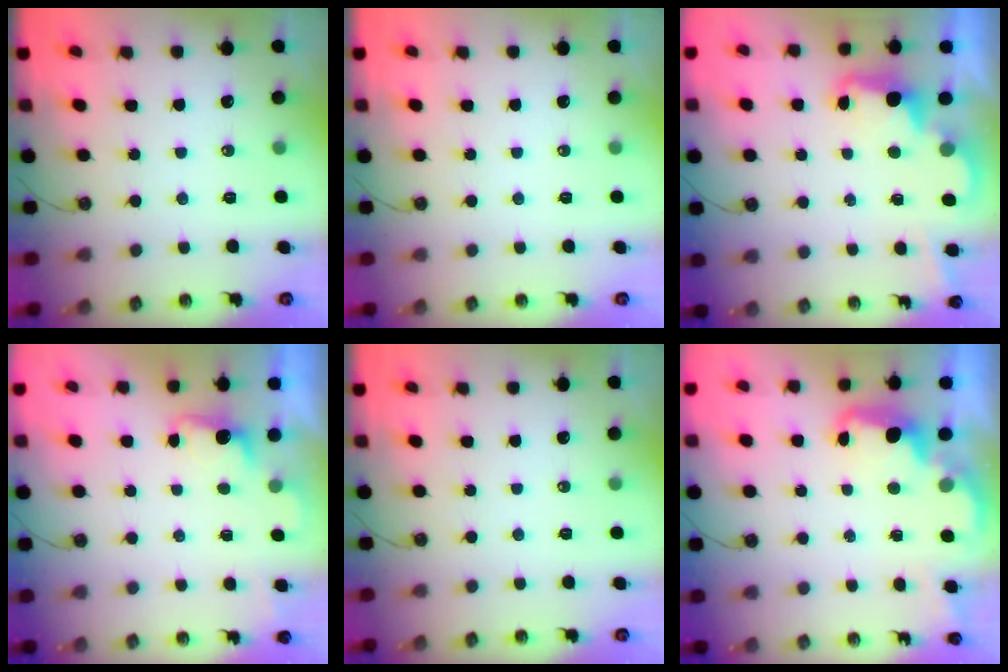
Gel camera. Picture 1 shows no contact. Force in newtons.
{"total": 0.0}
{"total": 2.5, "press": 2.5, "slide": 0.6}
{"total": 1.3, "press": 1.0, "slide": 0.8}
{"total": 0.0}
{"total": 2.6, "press": 2.6, "slide": 0.7}